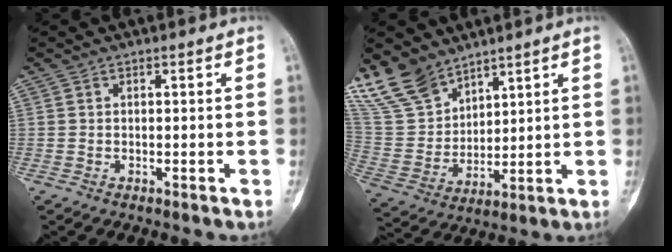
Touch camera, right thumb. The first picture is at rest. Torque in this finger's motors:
{"motor_torque": [-1.34, 1.76, -0.43, 0.74, 0.00]}